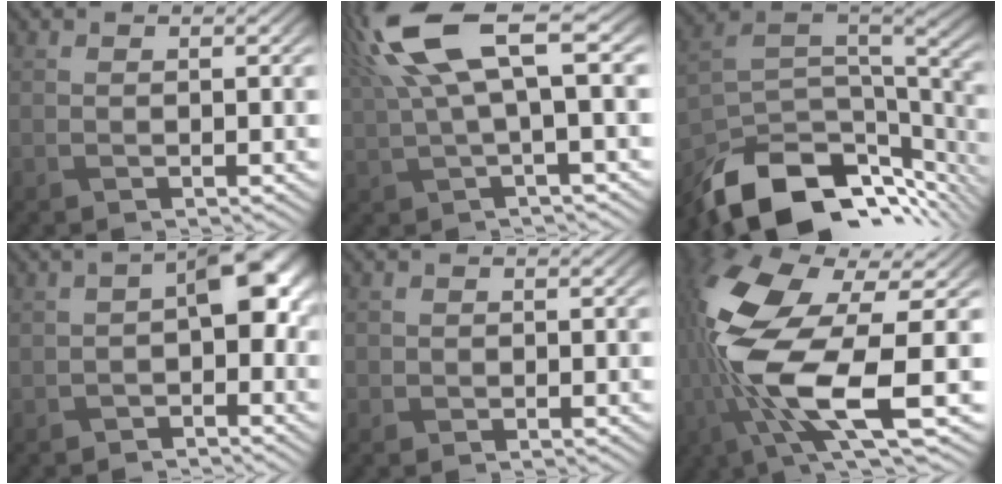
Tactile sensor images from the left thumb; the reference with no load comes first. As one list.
[{"total": 11.5, "force": [3.8, 3.0, 10.5], "torque": [-0.225, 0.028, 0.073]}, {"total": 14.2, "force": [-9.7, 6.0, 8.5], "torque": [-0.191, -0.018, -0.156]}, {"total": 5.3, "force": [-1.3, 2.7, 4.4], "torque": [-0.060, 0.003, -0.026]}, {"total": 0.9, "force": [-0.3, 0.8, -0.3], "torque": [0.012, -0.004, -0.010]}, {"total": 14.6, "force": [-1.7, 5.6, 13.3], "torque": [-0.313, -0.013, -0.034]}]